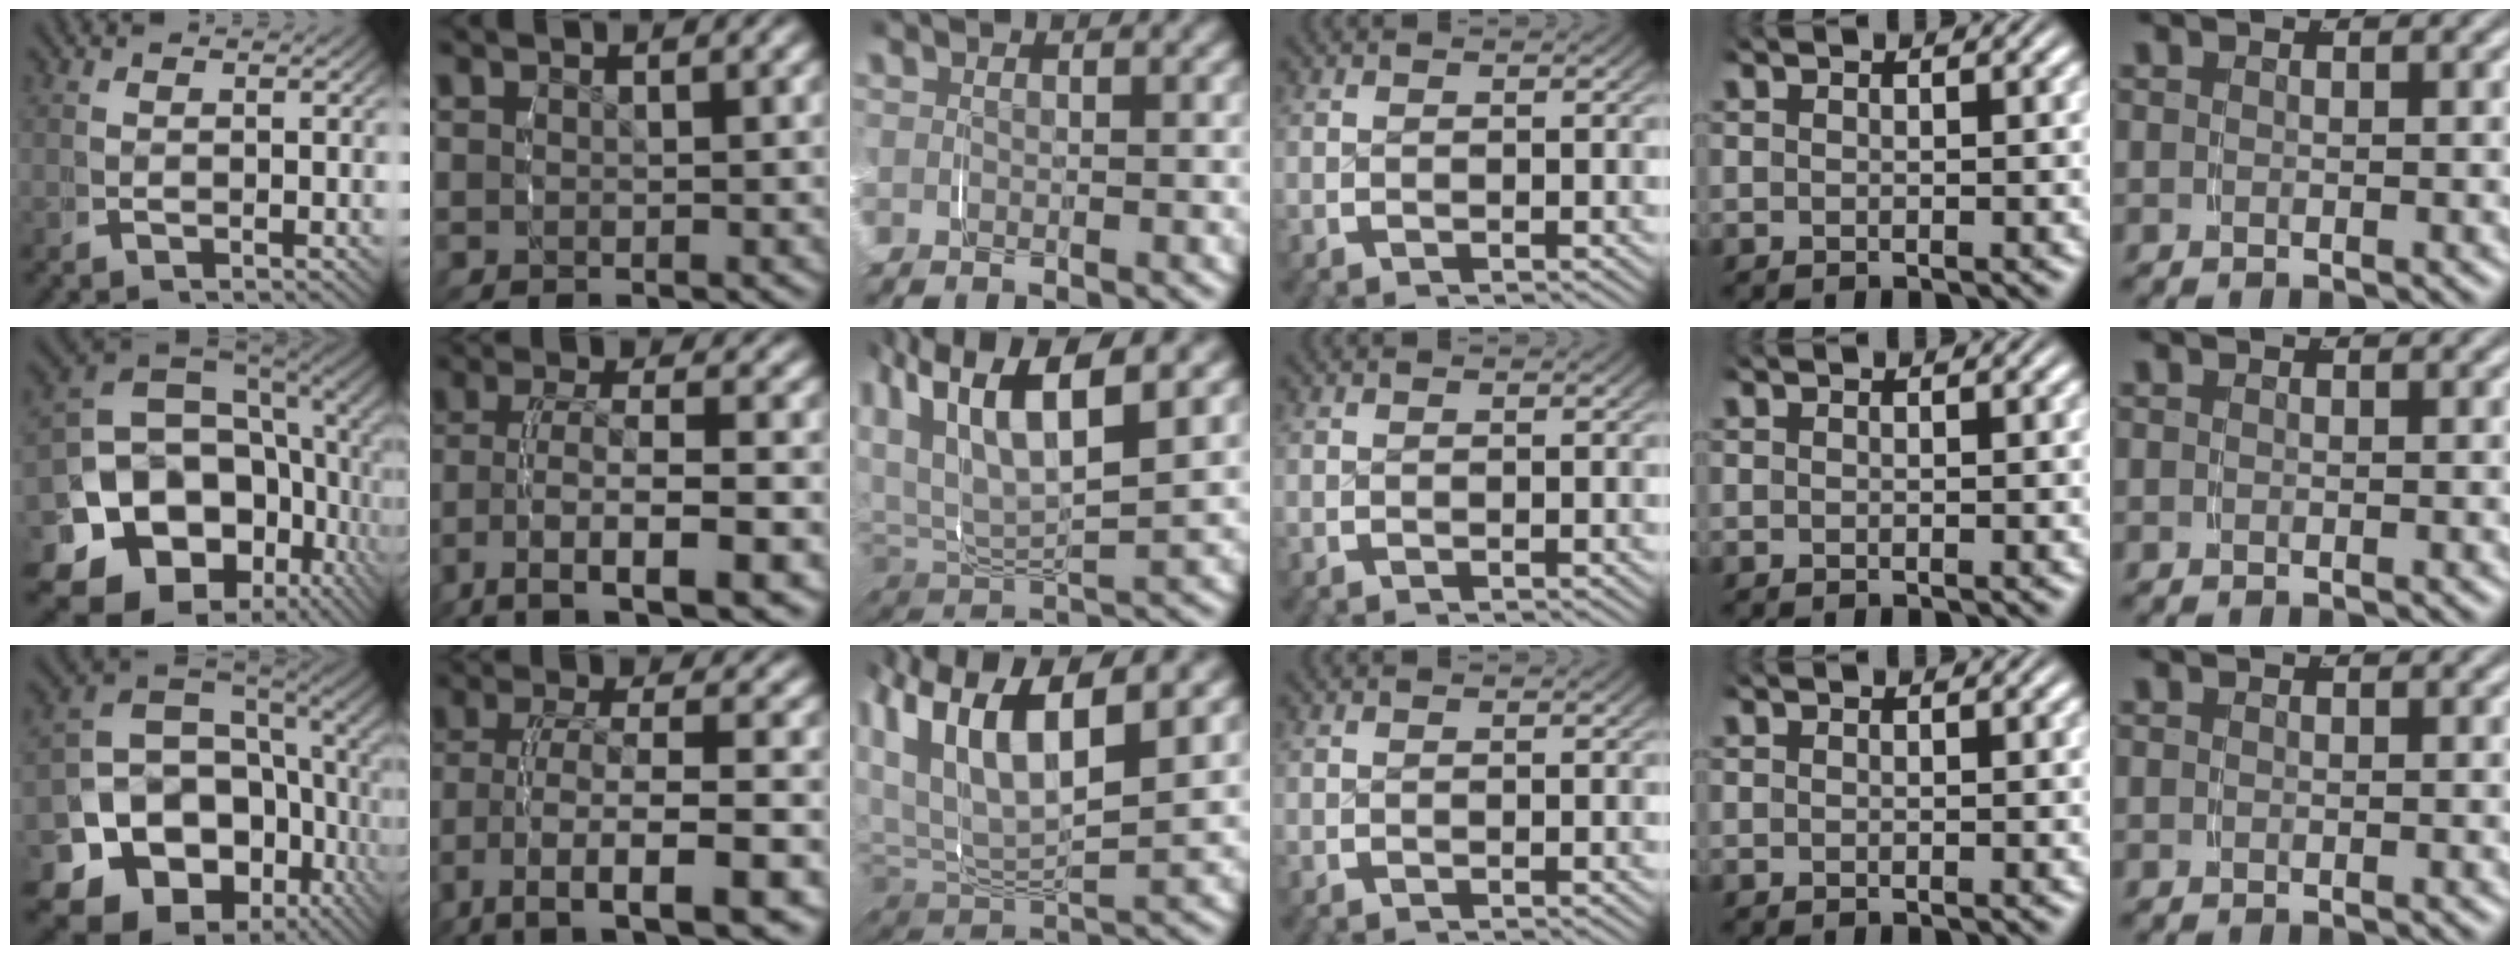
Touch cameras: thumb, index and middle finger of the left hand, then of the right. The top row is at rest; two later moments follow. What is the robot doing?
{"motion": "grasp_and_lifting", "object": "shirt"}